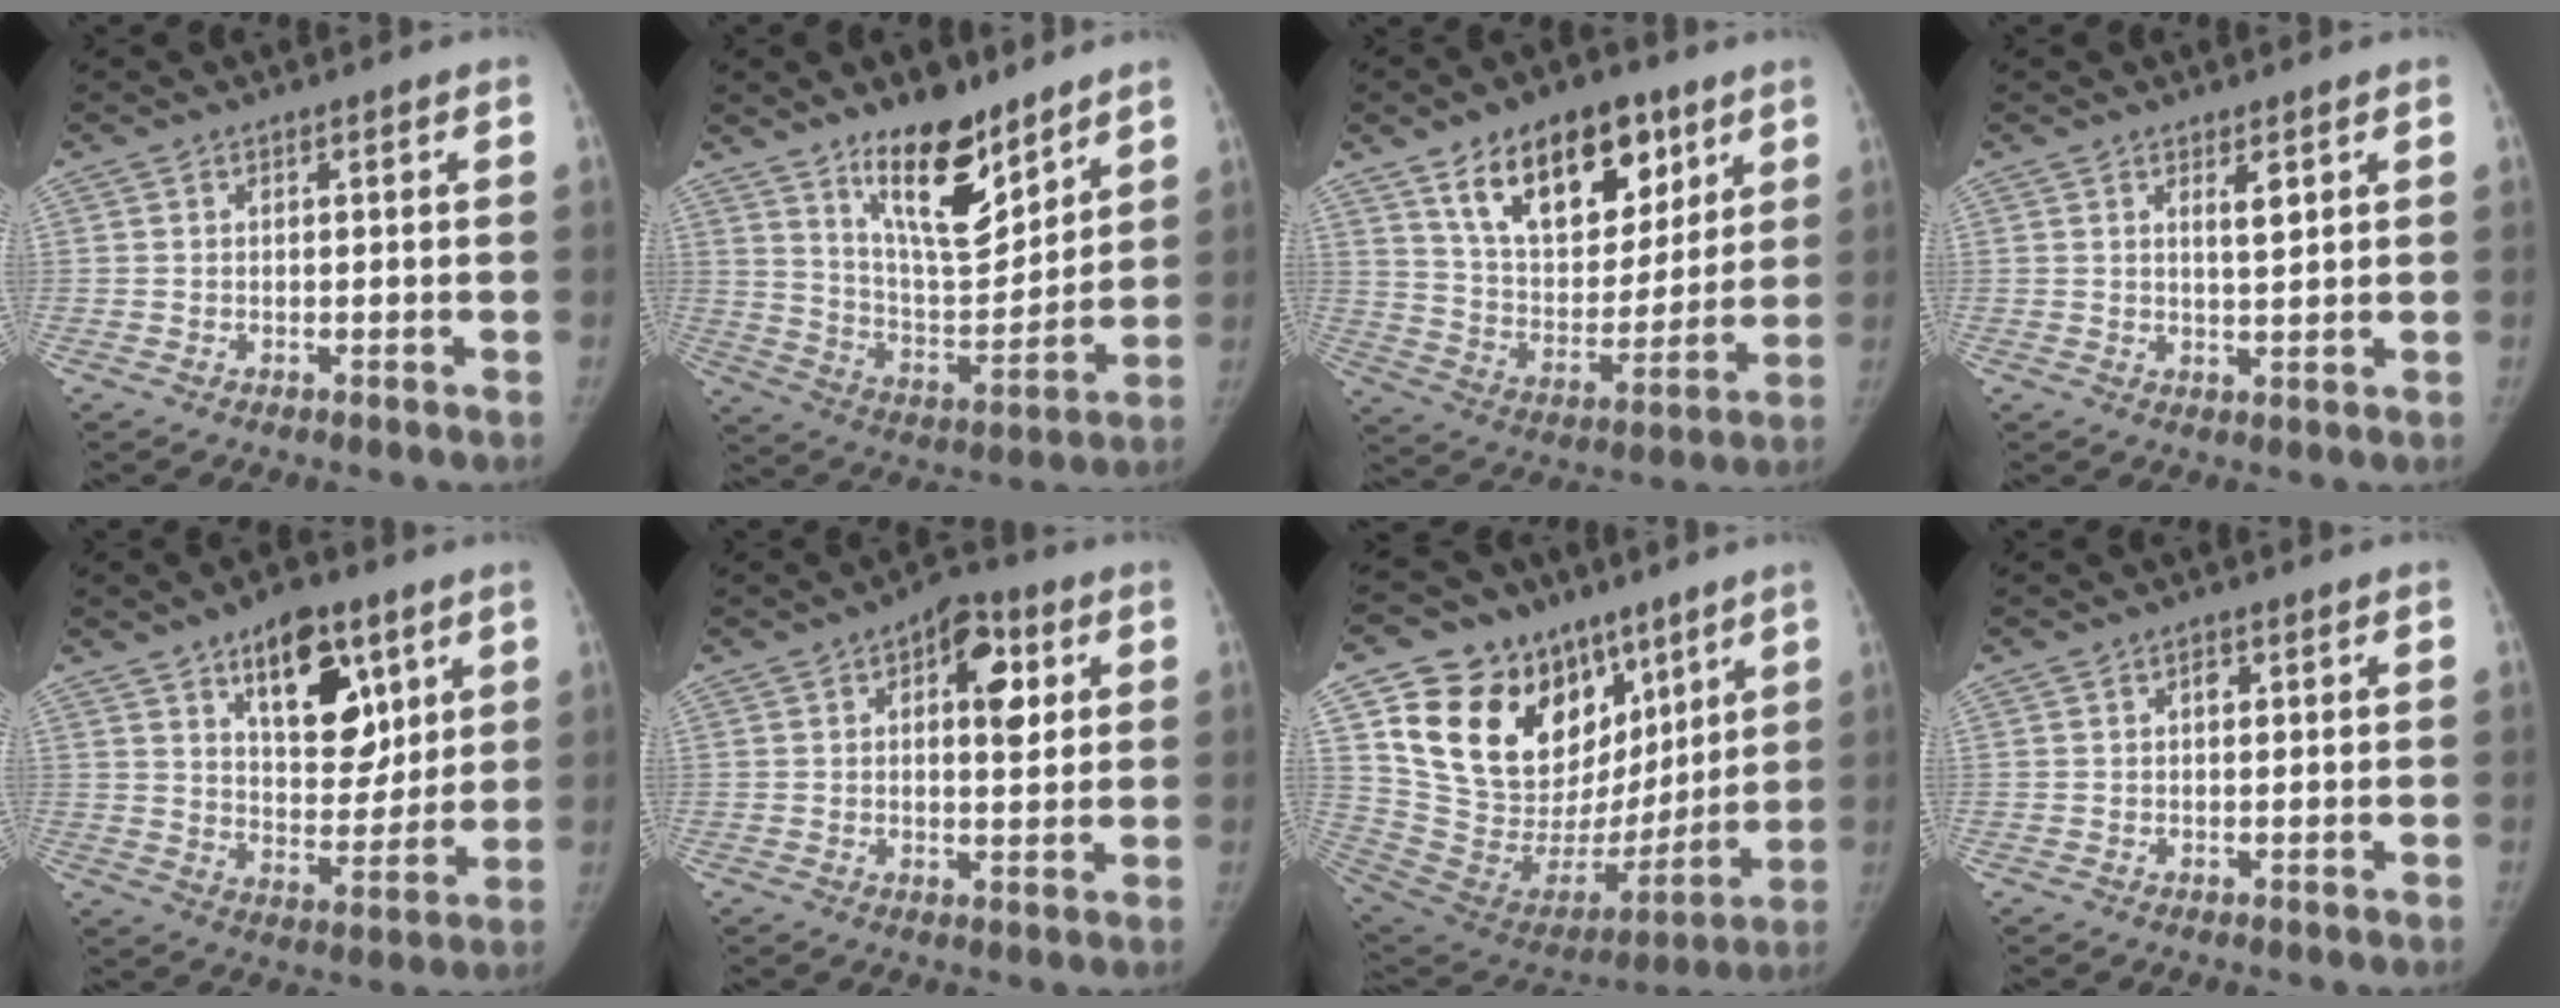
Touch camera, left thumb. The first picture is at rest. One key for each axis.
{"total": 16.3, "fx": 11.3, "fy": 6.2, "fz": 10.0, "tx": -0.120, "ty": -0.090, "tz": 0.201}
{"total": 21.2, "fx": 11.7, "fy": 11.9, "fz": 13.1, "tx": -0.155, "ty": -0.046, "tz": 0.201}
{"total": 3.1, "fx": 1.6, "fy": 0.8, "fz": 2.6, "tx": -0.037, "ty": -0.014, "tz": 0.028}
{"total": 15.9, "fx": 8.1, "fy": 8.5, "fz": 10.7, "tx": -0.106, "ty": -0.047, "tz": 0.133}
{"total": 9.6, "fx": 3.2, "fy": 5.0, "fz": 7.6, "tx": -0.066, "ty": -0.002, "tz": 0.037}
{"total": 28.8, "fx": 13.5, "fy": 18.8, "fz": 17.2, "tx": -0.238, "ty": -0.001, "tz": 0.252}
{"total": 1.5, "fx": 0.6, "fy": 0.9, "fz": 1.0, "tx": -0.012, "ty": 0.001, "tz": 0.007}